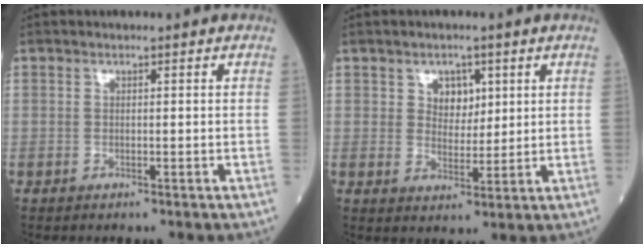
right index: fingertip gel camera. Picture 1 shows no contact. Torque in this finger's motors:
{"motor_torque": [0.08, 0.05, -0.01, 0.03]}